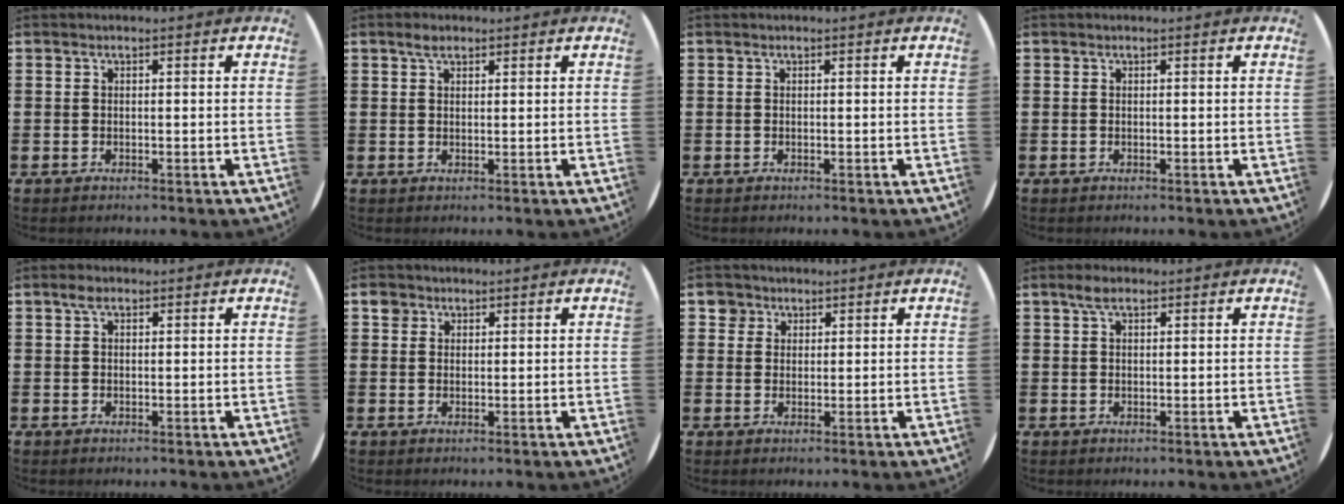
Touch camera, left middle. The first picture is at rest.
{"total": 1.8, "force": [1.3, 0.9, 0.9], "torque": [-0.011, 0.003, 0.023]}
{"total": 0.0}
{"total": 0.0}
{"total": 1.5, "force": [0.9, 0.9, 0.9], "torque": [-0.012, 0.003, 0.015]}
{"total": 1.9, "force": [1.4, 1.3, 0.2], "torque": [0.011, -0.001, 0.024]}
{"total": 2.6, "force": [1.9, 1.8, 0.1], "torque": [0.008, 0.001, 0.033]}
{"total": 2.3, "force": [1.5, 1.1, 1.4], "torque": [-0.022, 0.004, 0.024]}